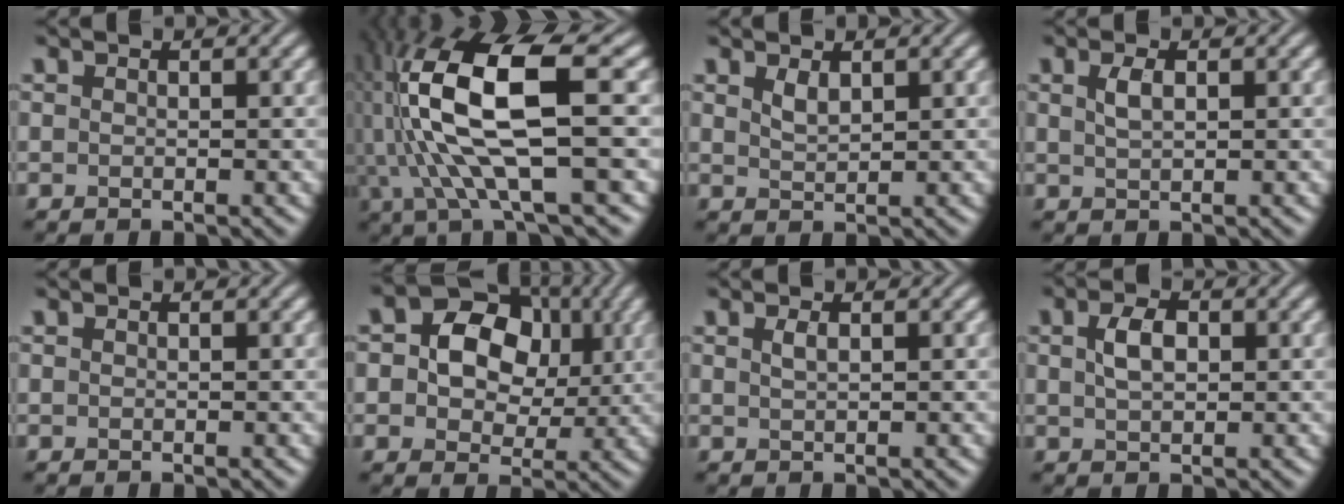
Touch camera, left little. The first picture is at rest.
{"total": 12.5, "force": [1.1, 3.8, 11.9], "torque": [-0.243, 0.005, 0.024]}
{"total": 1.4, "force": [0.9, 0.6, 0.9], "torque": [-0.022, -0.002, 0.021]}
{"total": 1.6, "force": [0.6, 0.7, 1.3], "torque": [-0.030, 0.001, 0.013]}
{"total": 0.0}
{"total": 10.8, "force": [2.4, 8.5, 6.3], "torque": [-0.074, 0.043, 0.018]}
{"total": 0.9, "force": [0.4, 0.3, 0.8], "torque": [-0.017, 0.002, 0.008]}
{"total": 2.7, "force": [0.6, 1.6, 2.1], "torque": [-0.043, 0.003, 0.011]}